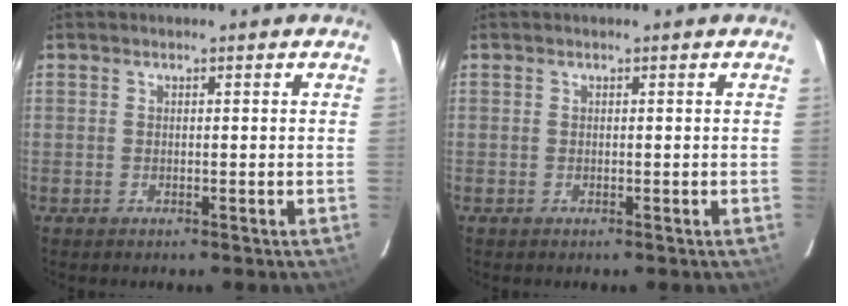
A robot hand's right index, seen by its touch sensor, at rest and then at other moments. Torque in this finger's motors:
{"motor_torque": [-0.01, 0.01, 0.00, 0.00]}